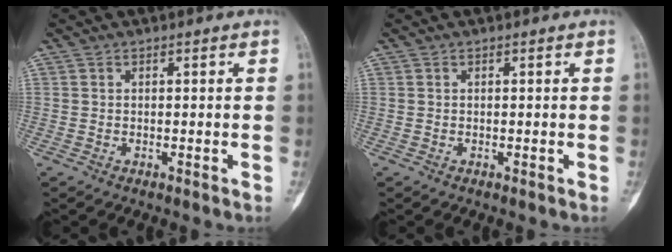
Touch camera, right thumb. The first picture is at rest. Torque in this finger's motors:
{"motor_torque": [-0.58, 0.28, -0.06, 0.28, 0.09]}